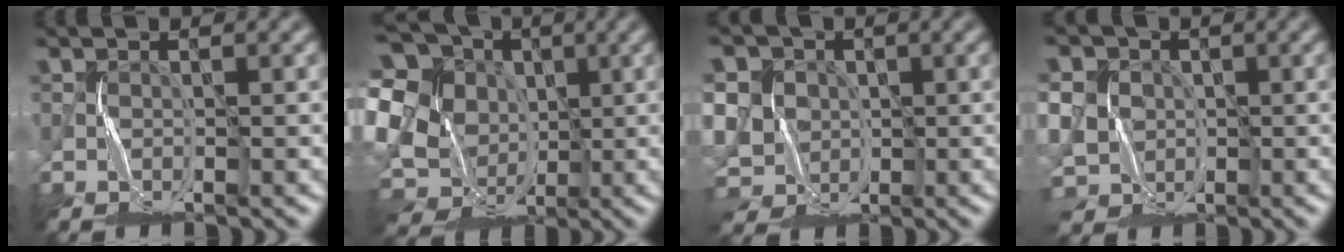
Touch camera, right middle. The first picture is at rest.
{"total": 18.3, "force": [0.7, 15.7, 9.3], "torque": [-0.245, 0.015, -0.003]}
{"total": 8.2, "force": [0.6, 7.4, 3.5], "torque": [-0.089, 0.026, -0.019]}
{"total": 7.9, "force": [0.0, 7.4, 2.9], "torque": [-0.076, 0.021, -0.033]}